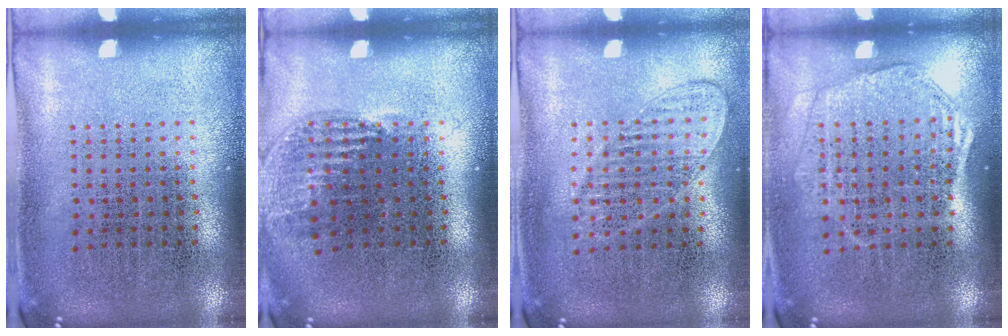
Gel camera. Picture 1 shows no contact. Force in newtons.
{"total": 1.1, "press": 1.0, "slide": 0.4}
{"total": 1.2, "press": 1.1, "slide": 0.4}
{"total": 1.7, "press": 1.5, "slide": 0.7}